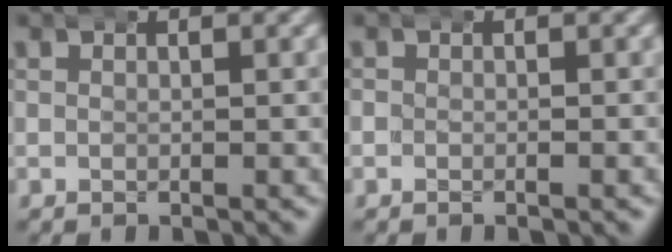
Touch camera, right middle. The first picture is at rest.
{"total": 0.7, "force": [-0.3, 0.5, 0.2], "torque": [-0.010, 0.003, -0.007]}